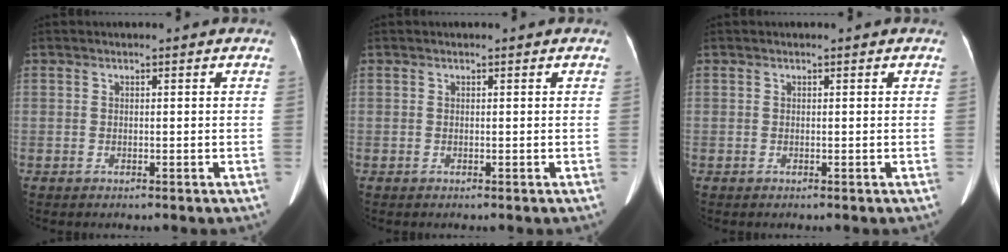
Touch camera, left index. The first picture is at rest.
{"total": 0.0}
{"total": 0.0}